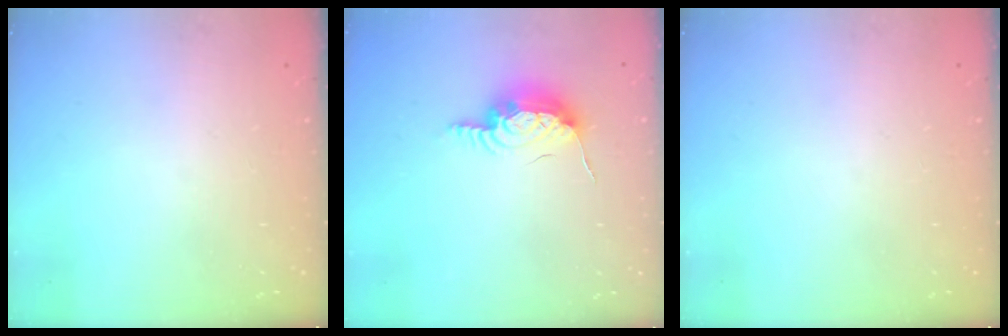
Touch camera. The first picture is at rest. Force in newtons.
{"total": 10.8, "press": 10.7, "slide": 1.1}
{"total": 0.0}